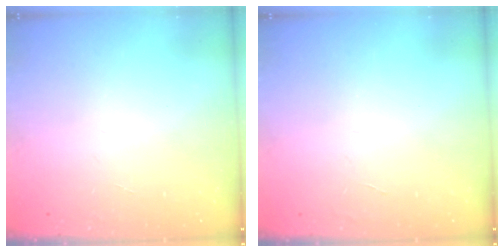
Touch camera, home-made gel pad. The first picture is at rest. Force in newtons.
{"total": 0.0}